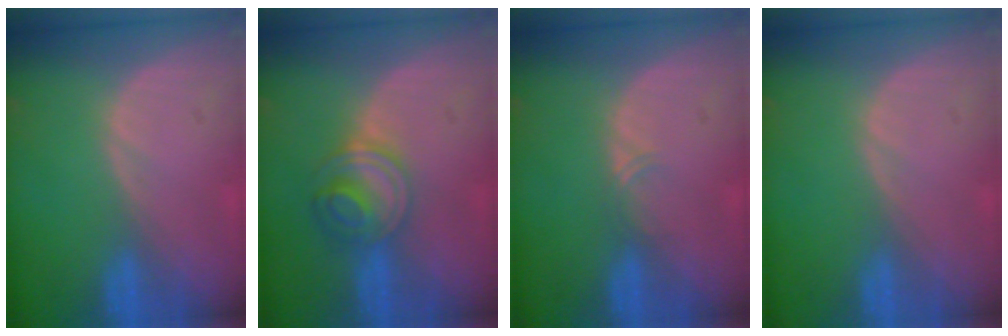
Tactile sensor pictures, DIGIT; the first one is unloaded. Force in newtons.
{"total": 5.8, "press": 5.5, "slide": 1.9}
{"total": 1.1, "press": 1.0, "slide": 0.6}
{"total": 0.0}